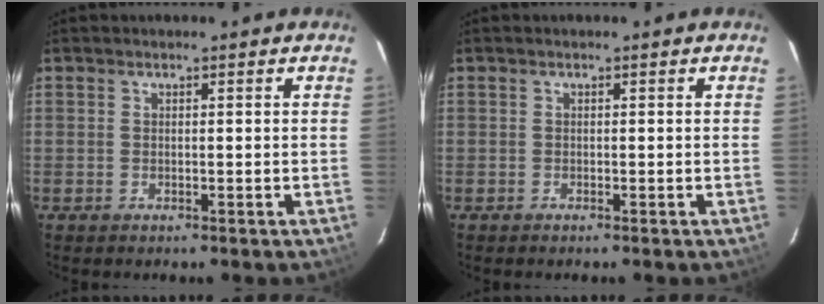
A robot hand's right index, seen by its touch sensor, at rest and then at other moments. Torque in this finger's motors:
{"motor_torque": [0.07, -0.06, 0.00, -0.01]}